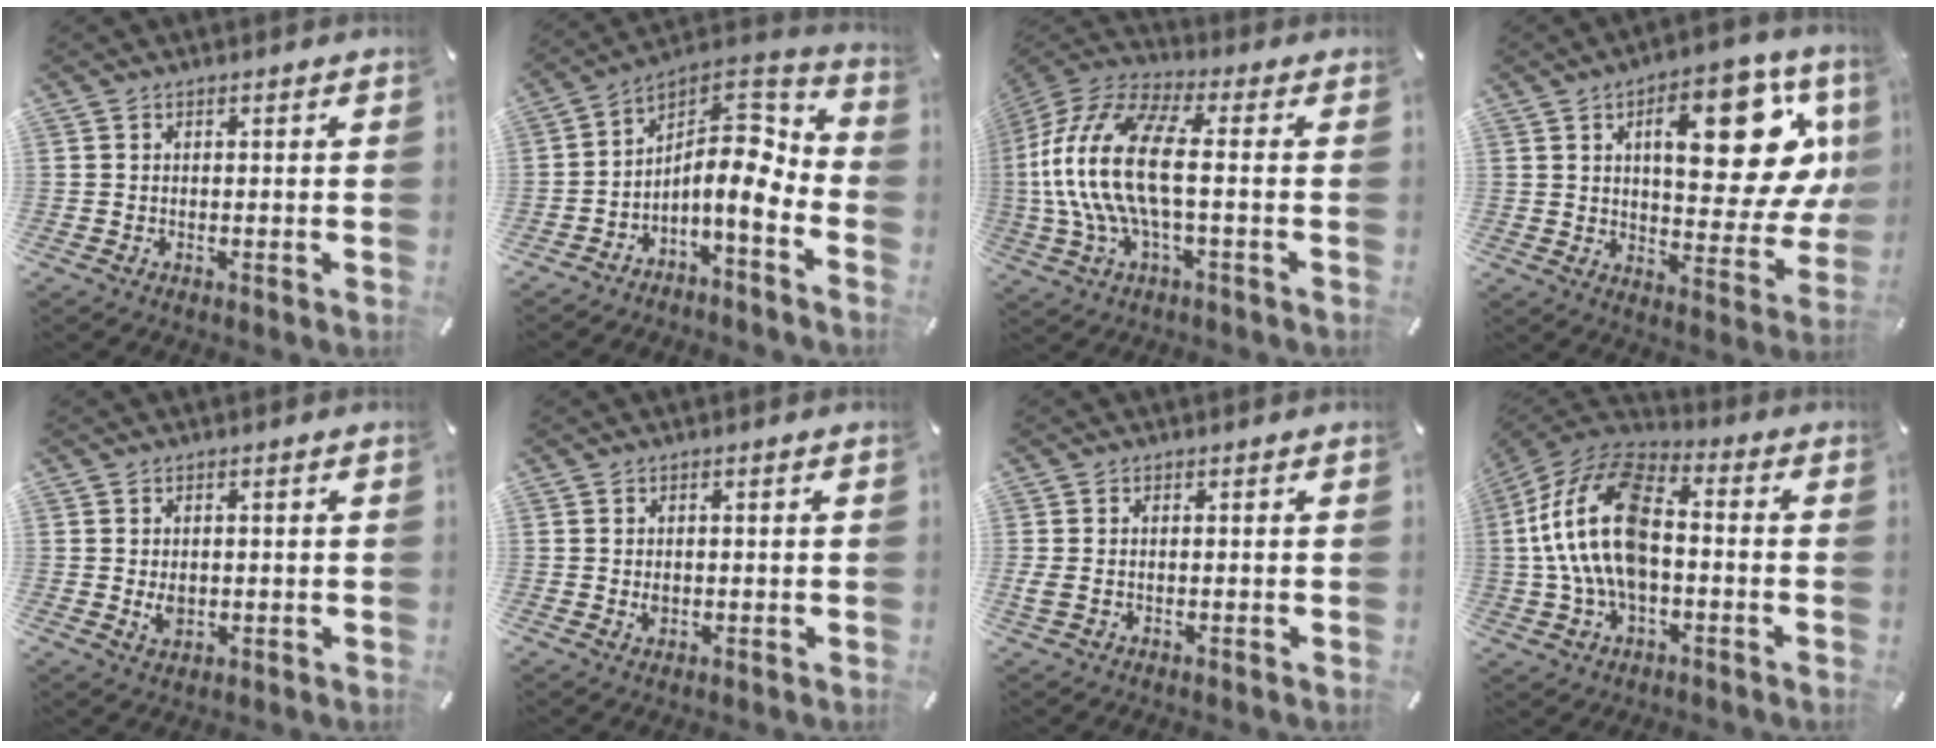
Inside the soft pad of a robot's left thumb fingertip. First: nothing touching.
{"total": 9.4, "force": [-1.9, 5.1, 7.6], "torque": [-0.104, -0.027, -0.037]}
{"total": 18.7, "force": [-0.6, 7.9, 17.0], "torque": [-0.365, -0.008, -0.017]}
{"total": 23.0, "force": [8.4, 10.7, 18.5], "torque": [-0.234, -0.045, 0.126]}
{"total": 2.7, "force": [-0.1, 2.1, 1.8], "torque": [-0.034, -0.002, -0.005]}
{"total": 1.2, "force": [0.0, 1.0, 0.8], "torque": [-0.017, 0.004, -0.002]}
{"total": 1.5, "force": [-0.1, 0.8, 1.2], "torque": [-0.024, 0.001, -0.002]}
{"total": 18.5, "force": [-0.5, 11.2, 14.7], "torque": [-0.318, 0.014, -0.013]}